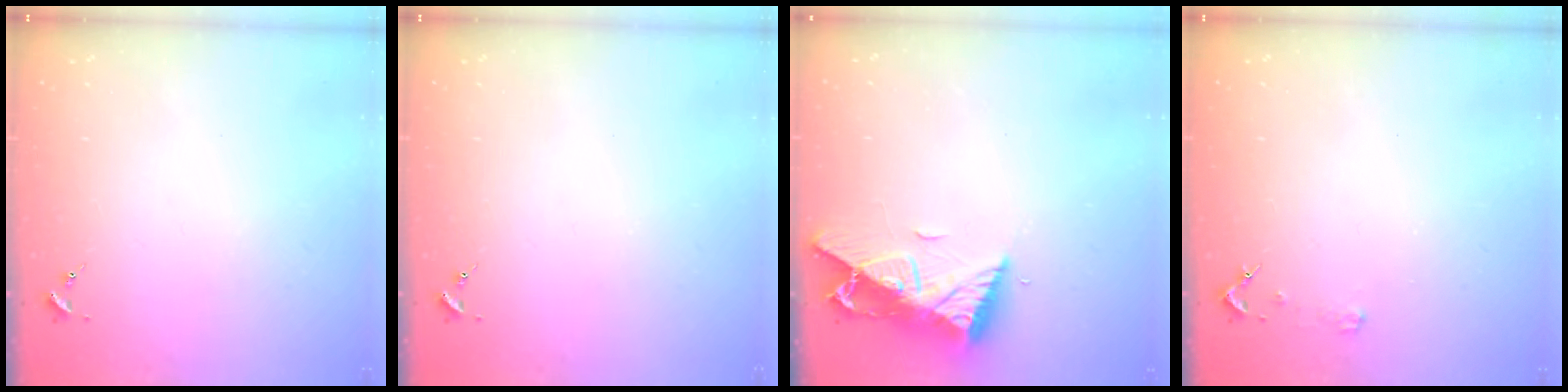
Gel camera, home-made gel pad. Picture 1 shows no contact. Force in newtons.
{"total": 0.0}
{"total": 10.2, "press": 10.1, "slide": 1.1}
{"total": 2.3, "press": 2.3, "slide": 0.2}